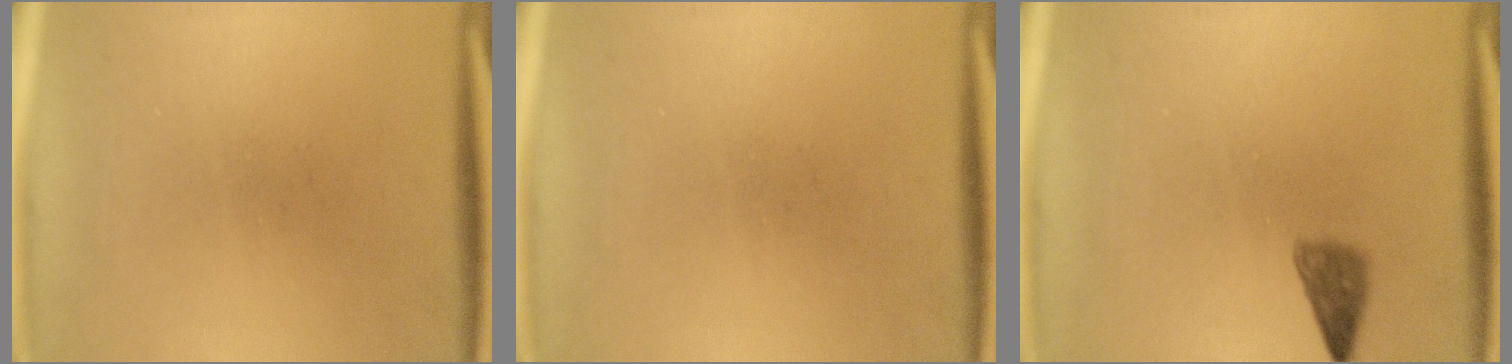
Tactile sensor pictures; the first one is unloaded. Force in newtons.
{"total": 0.0}
{"total": 2.1}